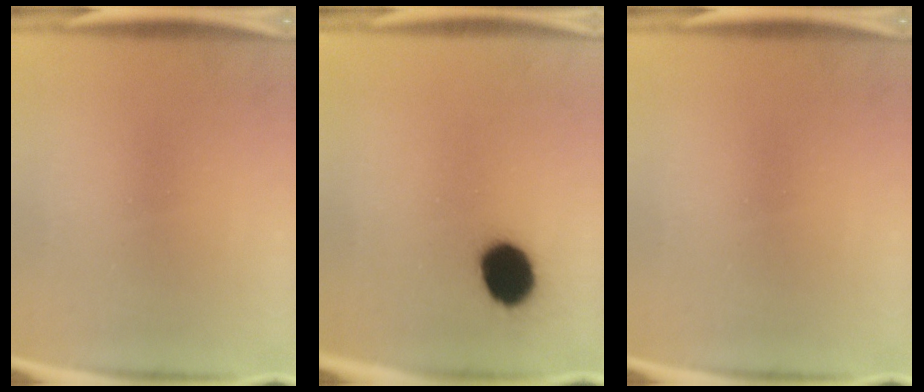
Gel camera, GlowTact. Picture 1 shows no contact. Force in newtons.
{"total": 10.5}
{"total": 0.0}